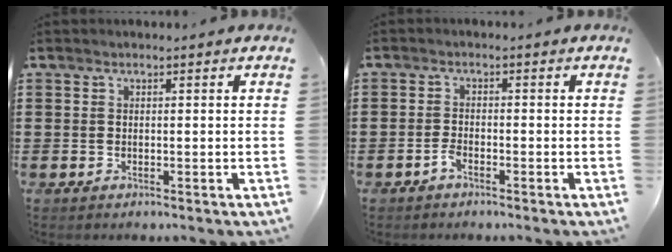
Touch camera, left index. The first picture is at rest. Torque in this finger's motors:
{"motor_torque": [0.09, 0.09, 0.06, 0.03]}